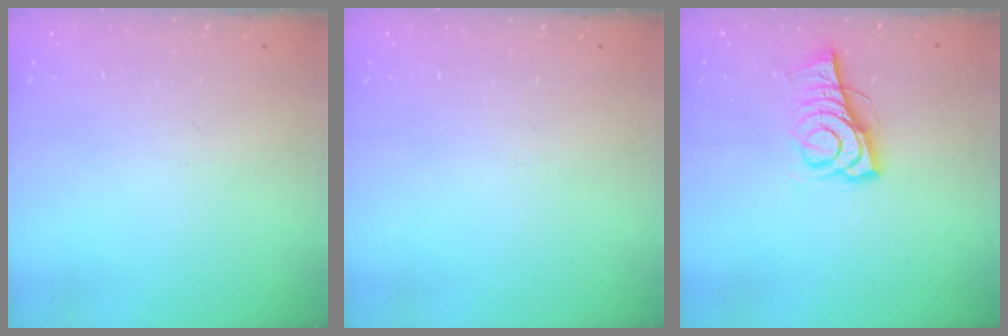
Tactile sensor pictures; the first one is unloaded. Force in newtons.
{"total": 0.0}
{"total": 7.8, "press": 7.7, "slide": 0.6}